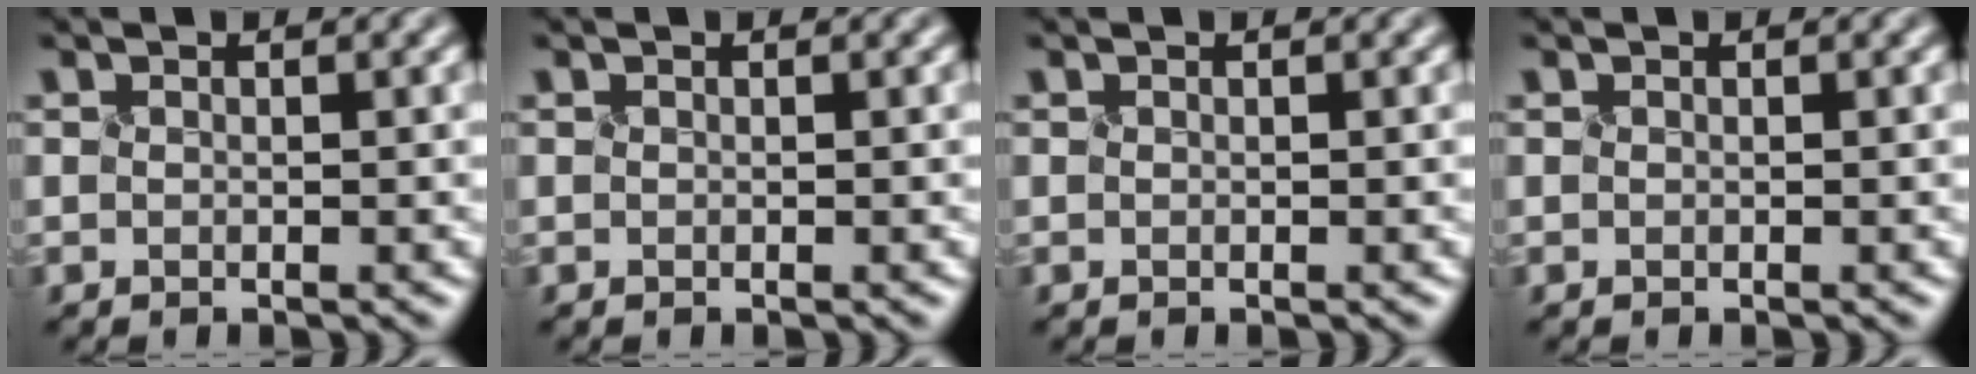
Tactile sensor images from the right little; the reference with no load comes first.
{"total": 0.0}
{"total": 0.0}
{"total": 0.0}